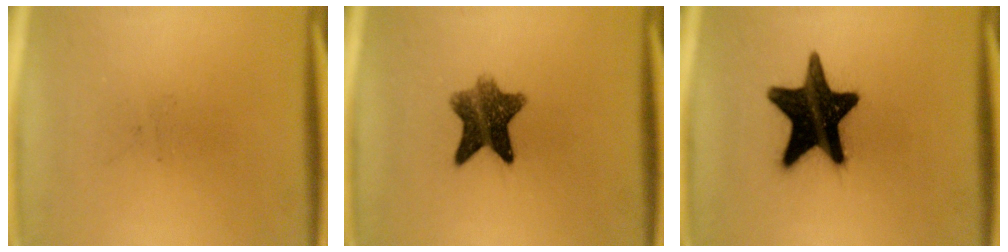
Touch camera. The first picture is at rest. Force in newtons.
{"total": 8.1}
{"total": 18.1}